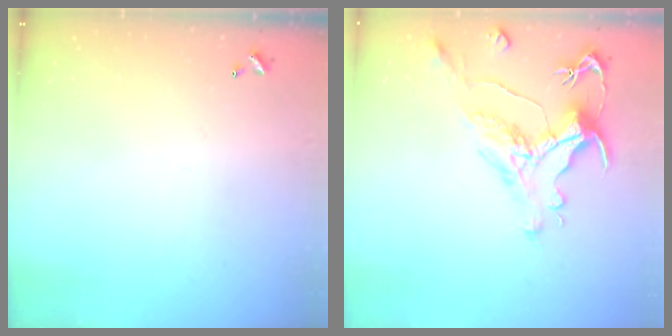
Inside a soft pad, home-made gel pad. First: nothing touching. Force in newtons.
{"total": 1.3, "press": 0.1, "slide": 1.3}